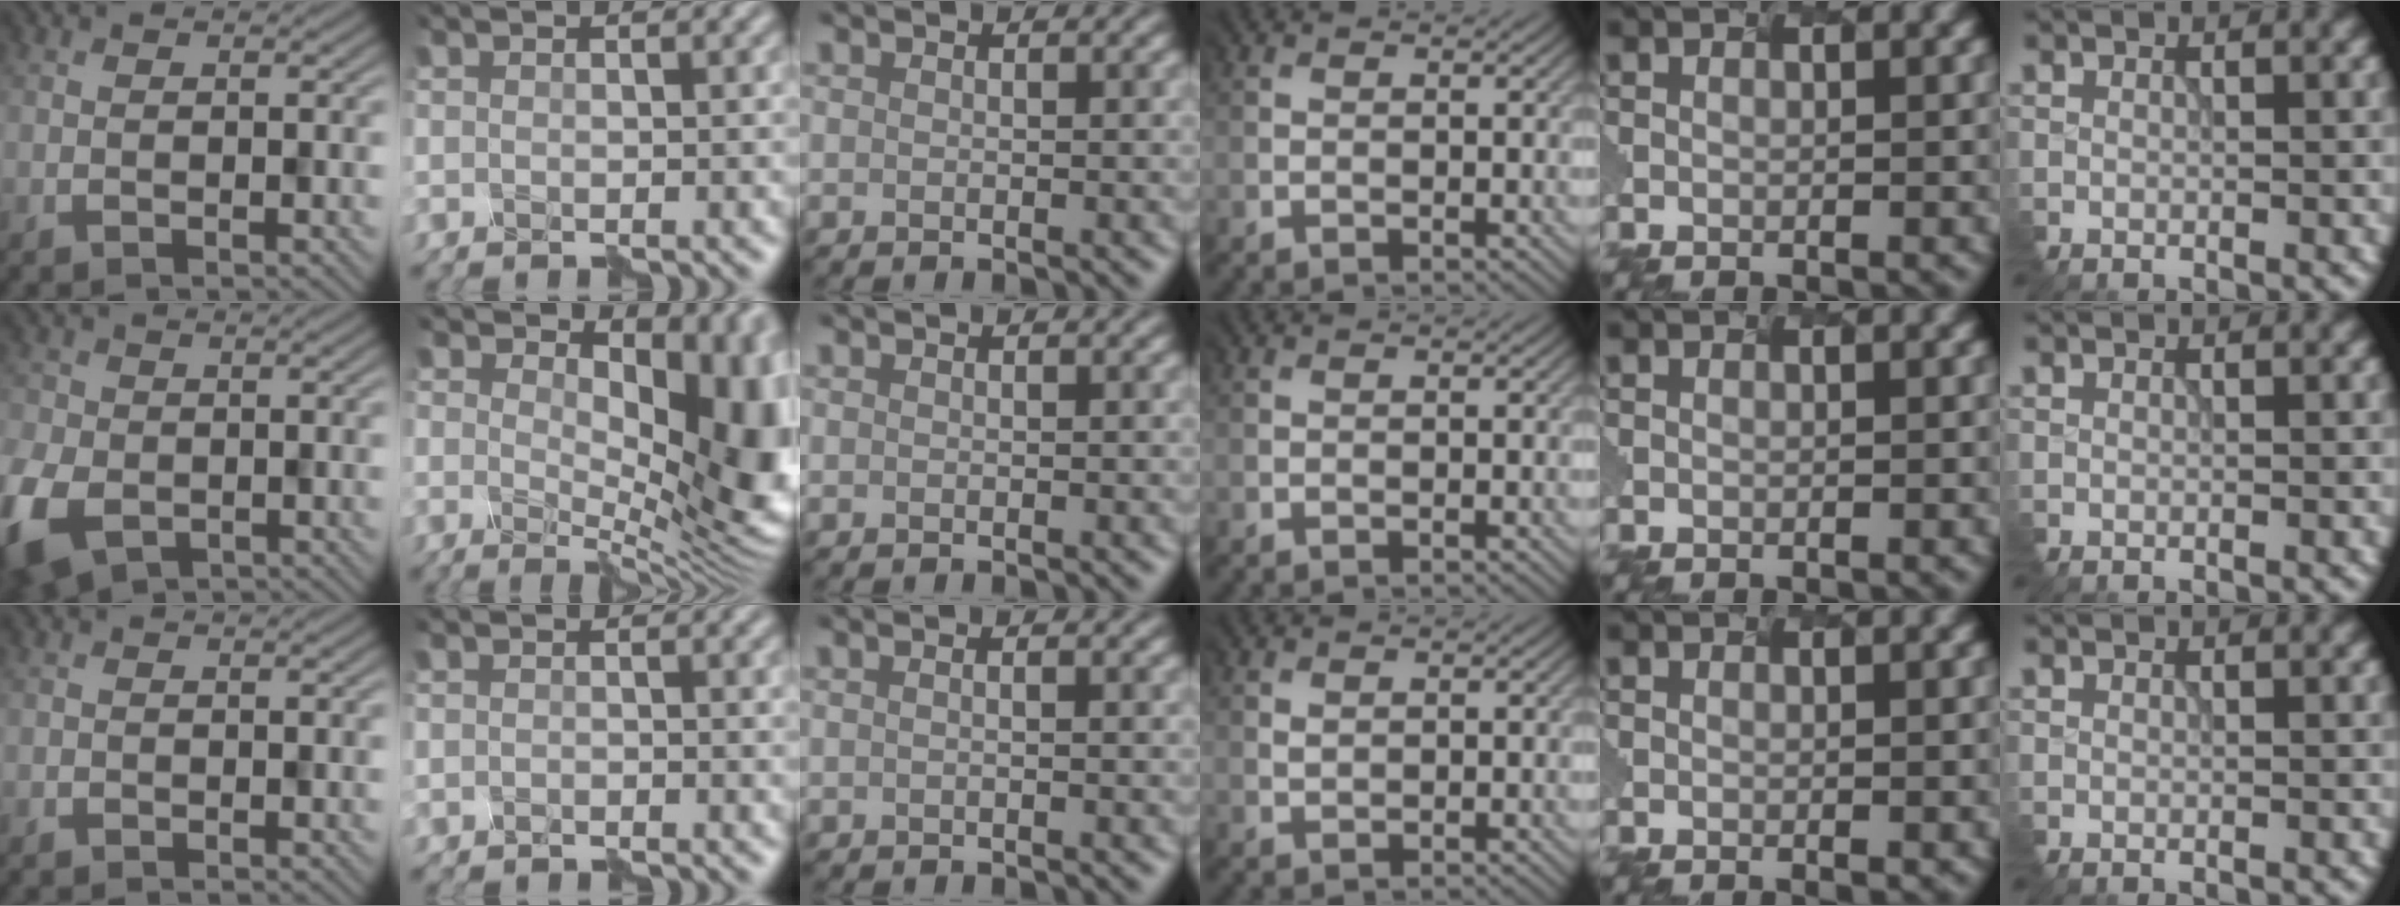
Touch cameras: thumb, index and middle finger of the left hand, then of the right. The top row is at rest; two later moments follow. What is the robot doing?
{"motion": "disassemble", "object": "velcro strap"}